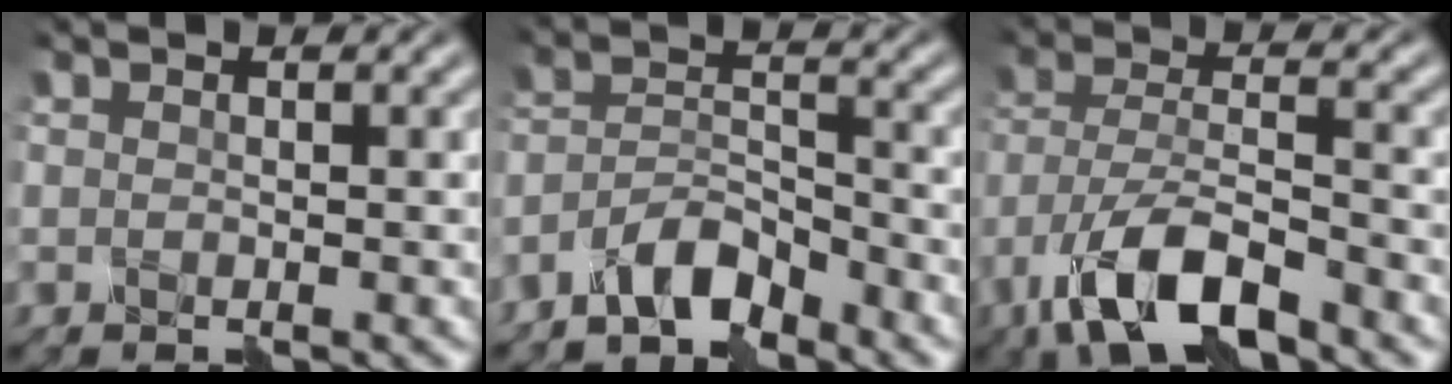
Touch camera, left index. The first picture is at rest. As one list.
[{"total": 4.2, "force": [-3.6, 1.1, 1.7], "torque": [-0.027, 0.013, -0.072]}, {"total": 8.6, "force": [-5.6, 3.0, 5.8], "torque": [-0.114, 0.002, -0.103]}]